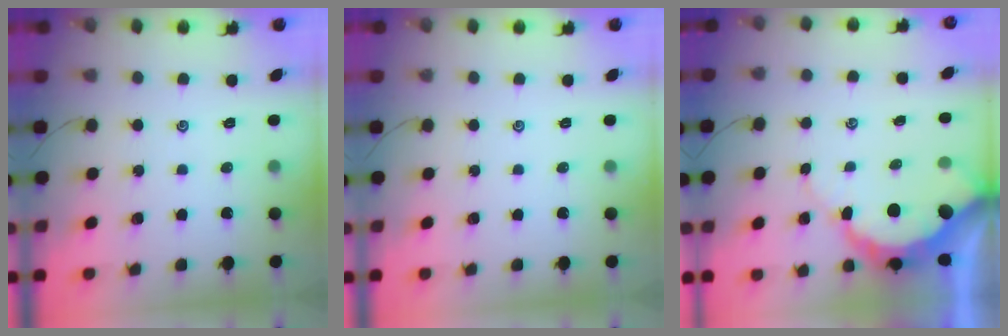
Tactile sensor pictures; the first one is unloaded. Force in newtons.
{"total": 0.0}
{"total": 8.3, "press": 8.2, "slide": 0.9}